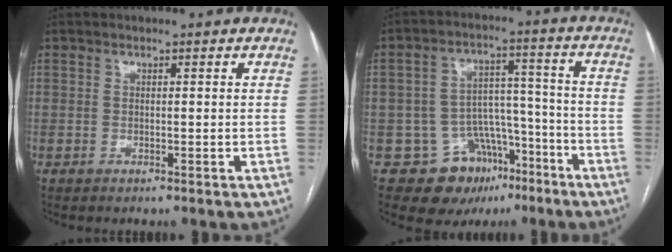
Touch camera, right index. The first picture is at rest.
{"total": 11.1, "force": [-6.6, 8.2, 3.3], "torque": [-0.032, 0.057, -0.090]}